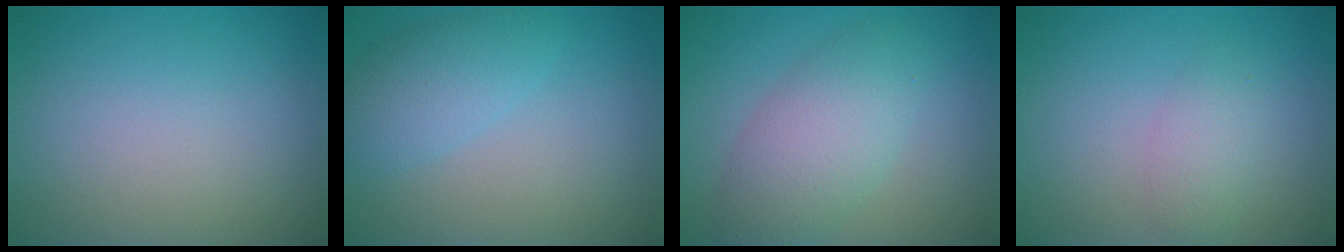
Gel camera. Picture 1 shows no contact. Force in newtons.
{"total": 3.4, "press": 3.4, "slide": 0.2}
{"total": 5.1, "press": 5.1, "slide": 0.1}
{"total": 2.0, "press": 2.0, "slide": 0.1}